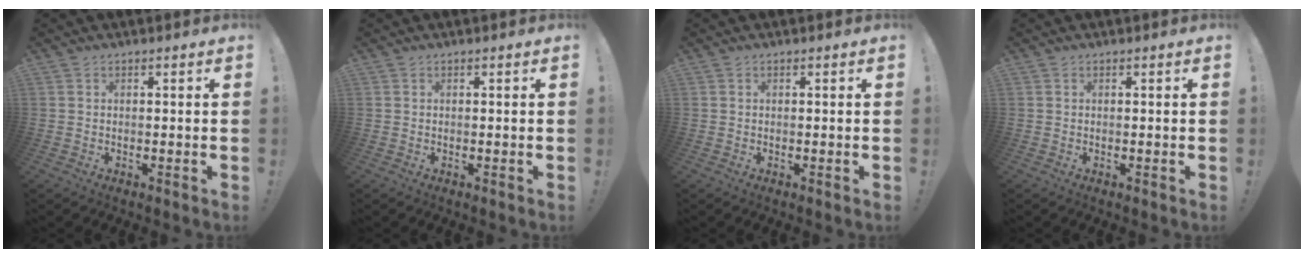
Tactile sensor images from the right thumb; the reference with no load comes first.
{"total": 0.0}
{"total": 0.0}
{"total": 0.0}